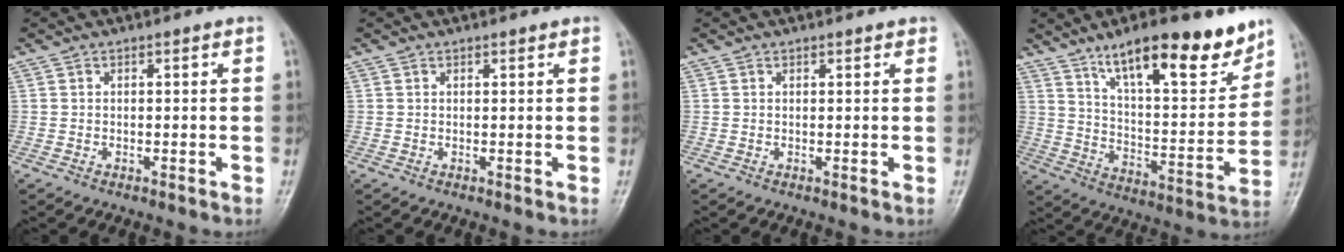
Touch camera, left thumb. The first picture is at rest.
{"total": 0.6, "force": [0.5, 0.2, 0.3], "torque": [-0.005, -0.002, 0.006]}
{"total": 0.9, "force": [0.7, 0.4, 0.4], "torque": [-0.004, -0.002, 0.007]}
{"total": 20.0, "force": [13.5, 6.0, 13.5], "torque": [-0.167, -0.068, 0.221]}